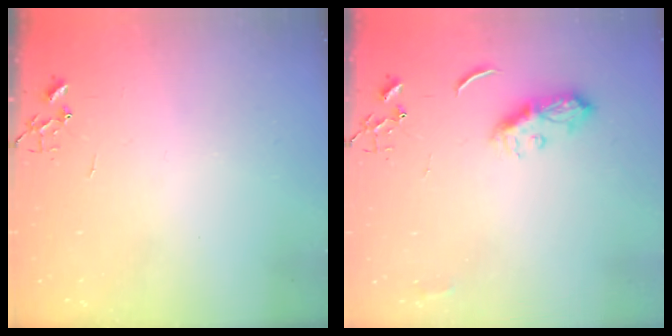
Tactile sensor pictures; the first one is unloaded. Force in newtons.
{"total": 8.4, "press": 8.4, "slide": 0.2}